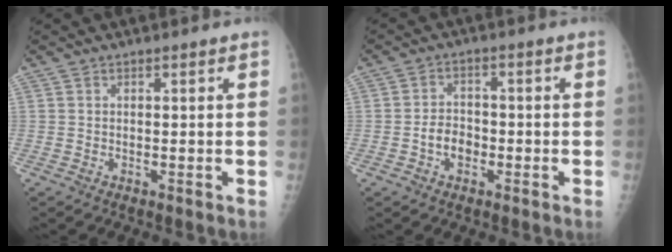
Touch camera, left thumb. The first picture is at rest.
{"total": 4.4, "force": [-1.6, 3.3, 2.5], "torque": [-0.024, 0.019, -0.030]}